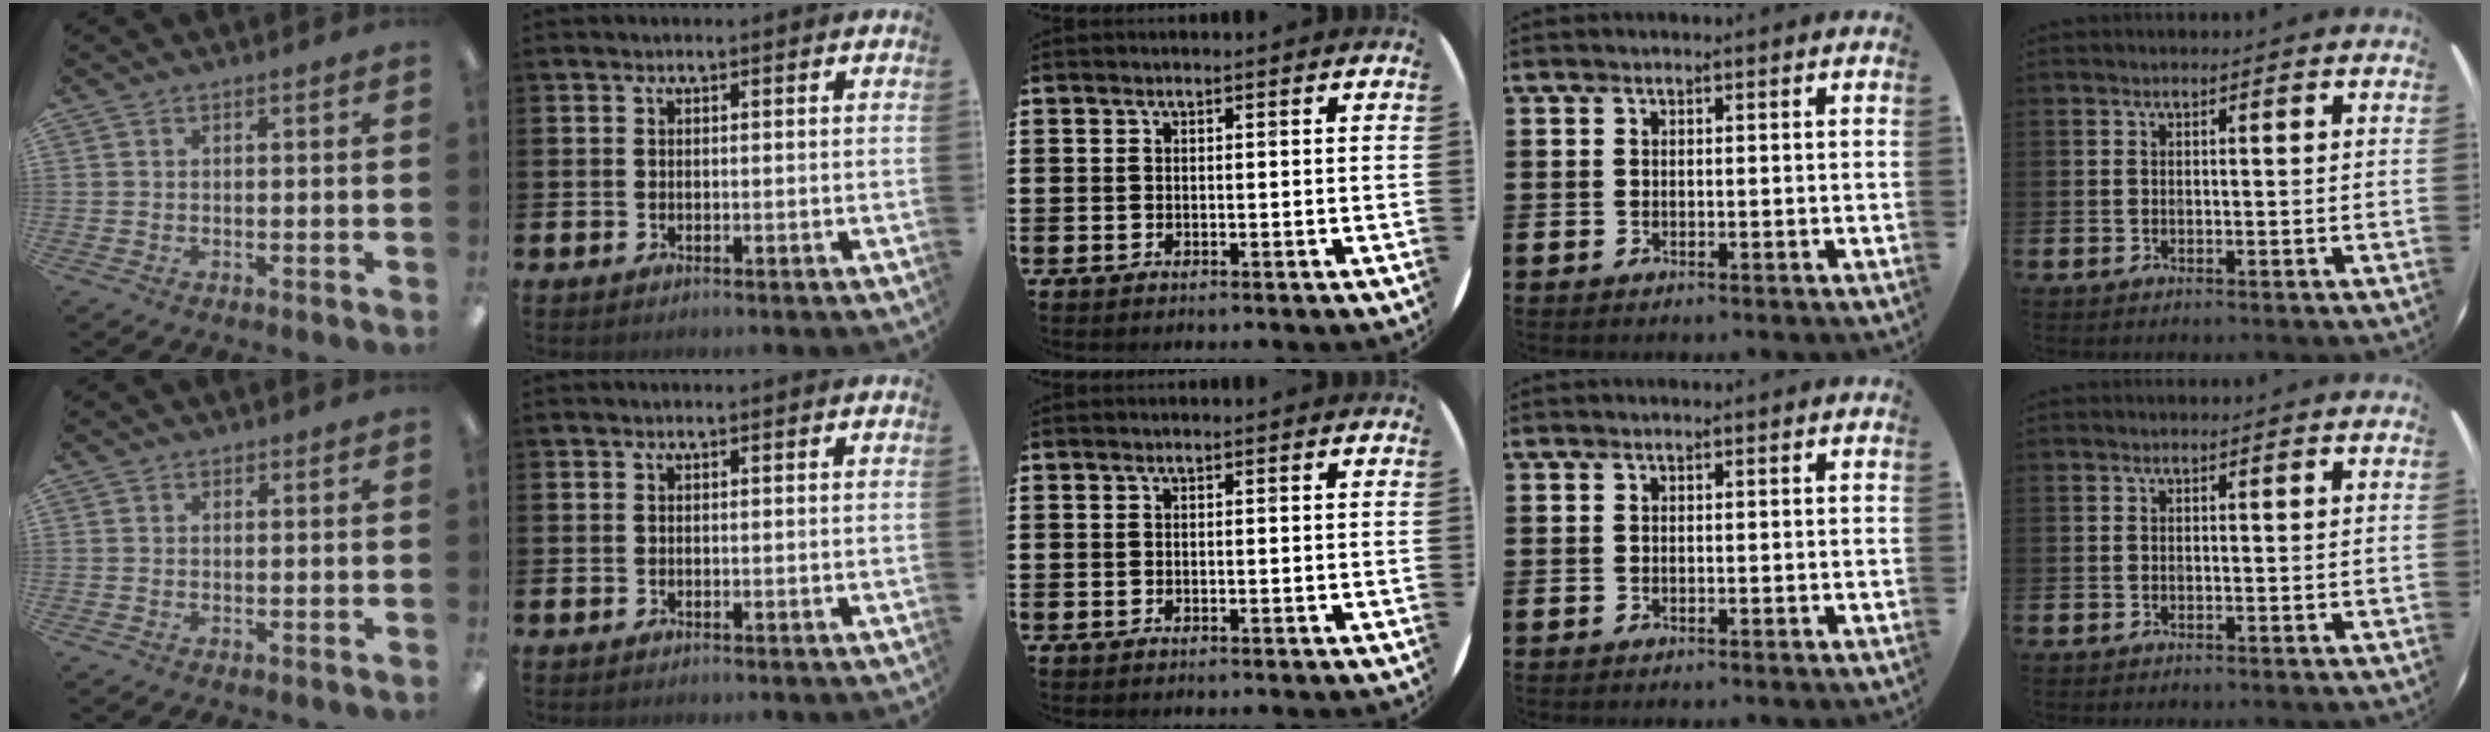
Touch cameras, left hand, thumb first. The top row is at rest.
{}